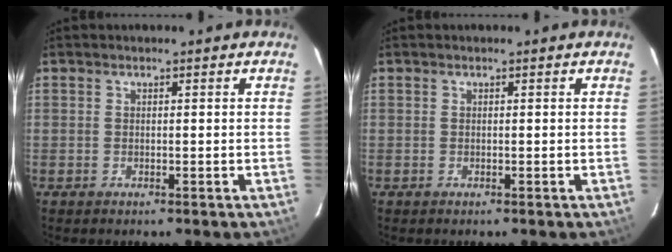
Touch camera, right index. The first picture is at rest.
{"total": 0.0}